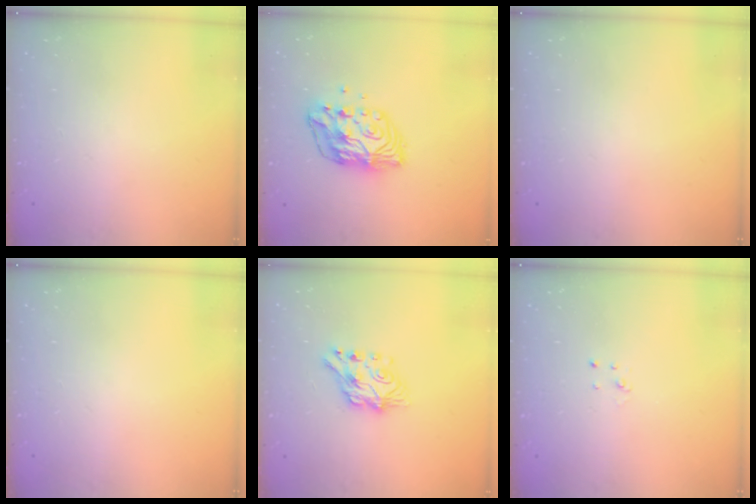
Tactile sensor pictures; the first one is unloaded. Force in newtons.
{"total": 10.5, "press": 10.5, "slide": 1.1}
{"total": 0.0}
{"total": 0.0}
{"total": 8.2, "press": 8.2, "slide": 0.7}
{"total": 2.0, "press": 2.0, "slide": 0.2}